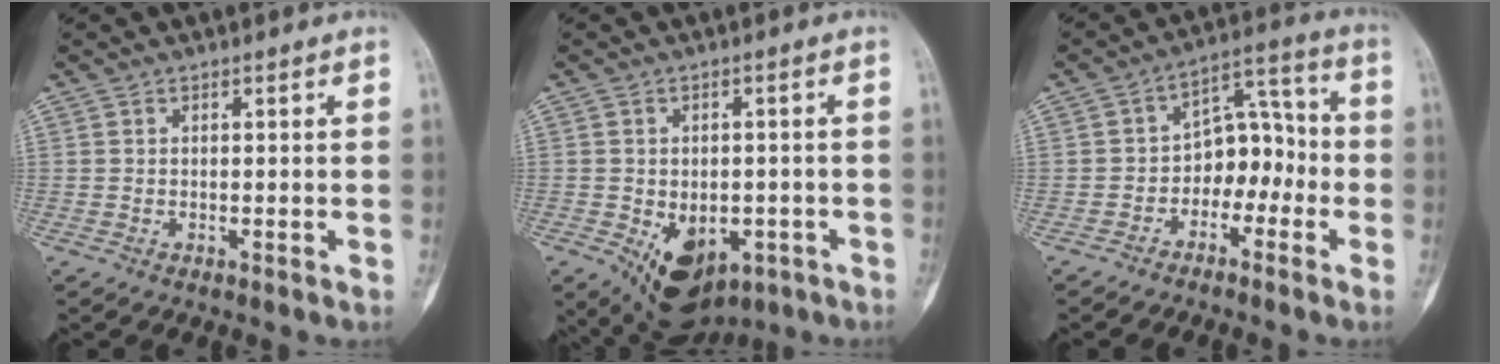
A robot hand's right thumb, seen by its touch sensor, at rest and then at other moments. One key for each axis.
{"total": 12.0, "fx": -4.9, "fy": 7.7, "fz": 7.7, "tx": -0.096, "ty": 0.005, "tz": -0.055}
{"total": 9.3, "fx": -2.7, "fy": 6.4, "fz": 6.1, "tx": -0.049, "ty": 0.048, "tz": -0.057}